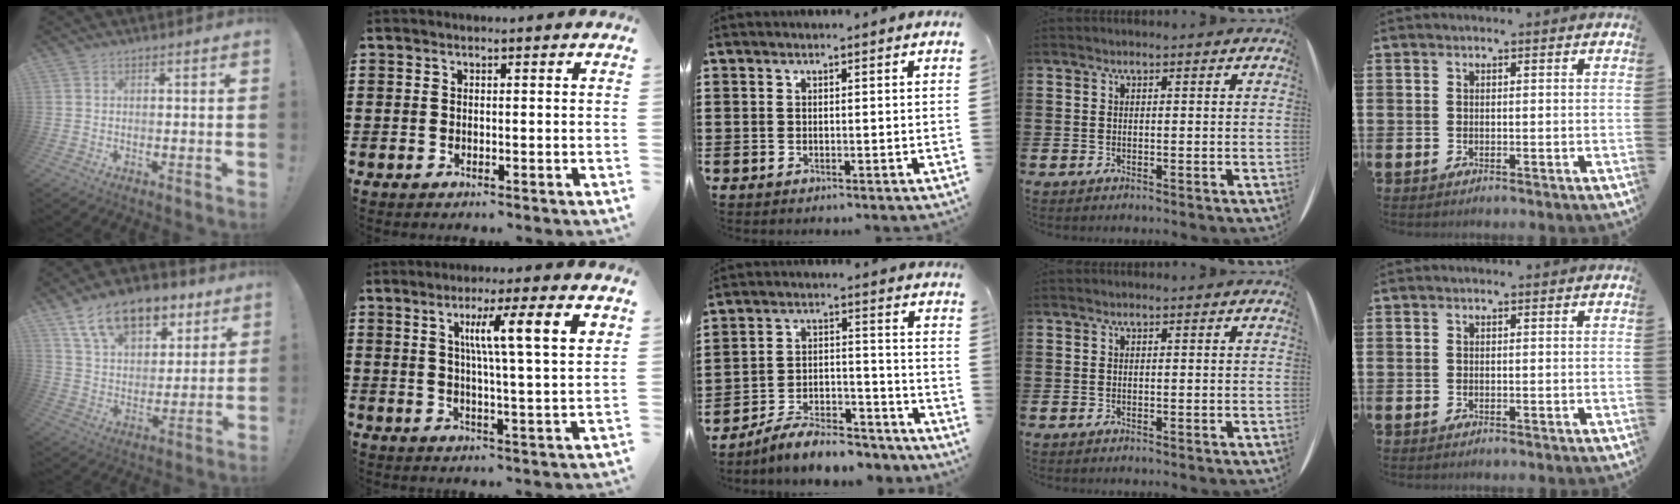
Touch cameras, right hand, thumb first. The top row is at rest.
{"thumb": {"total": 16.9, "force": [10.5, 9.8, 9.0], "torque": [-0.148, -0.060, 0.193]}, "index": {"total": 8.9, "force": [3.3, 0.6, 8.2], "torque": [-0.148, -0.002, 0.048]}, "middle": {"total": 7.8, "force": [-7.2, 1.4, 2.5], "torque": [-0.043, 0.019, -0.138]}}